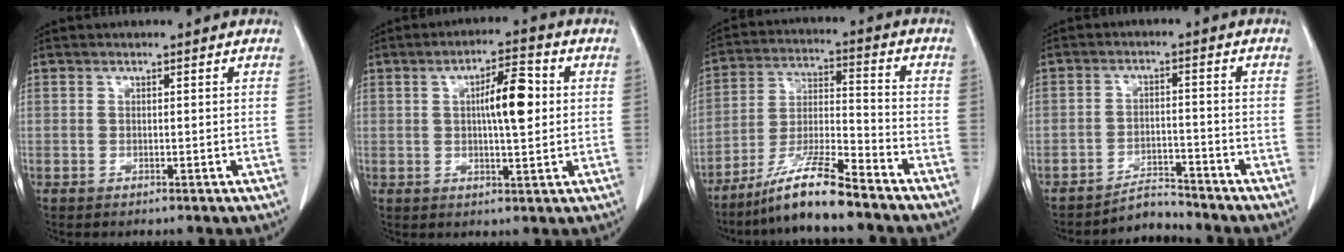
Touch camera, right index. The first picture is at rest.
{"total": 7.5, "force": [1.1, 1.6, 7.2], "torque": [-0.118, 0.012, 0.018]}
{"total": 11.2, "force": [-8.9, 0.2, 6.9], "torque": [-0.136, -0.015, -0.165]}
{"total": 3.9, "force": [-3.9, 0.3, -0.7], "torque": [0.009, -0.002, -0.061]}